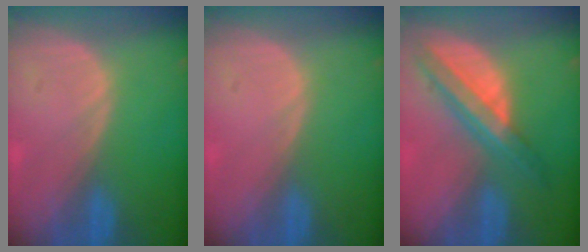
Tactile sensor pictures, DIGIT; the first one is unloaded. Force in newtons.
{"total": 0.0}
{"total": 8.0, "press": 6.7, "slide": 4.4}